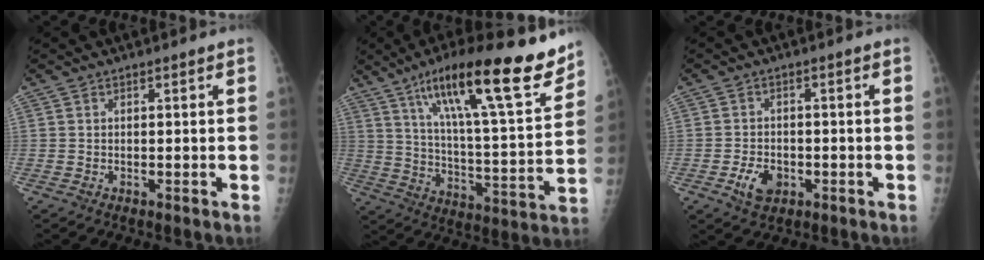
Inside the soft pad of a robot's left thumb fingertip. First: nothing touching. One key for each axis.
{"total": 24.5, "fx": 15.8, "fy": 4.8, "fz": 18.1, "tx": -0.265, "ty": -0.053, "tz": 0.256}
{"total": 4.9, "fx": -2.0, "fy": 3.3, "fz": 3.0, "tx": -0.045, "ty": 0.008, "tz": -0.030}